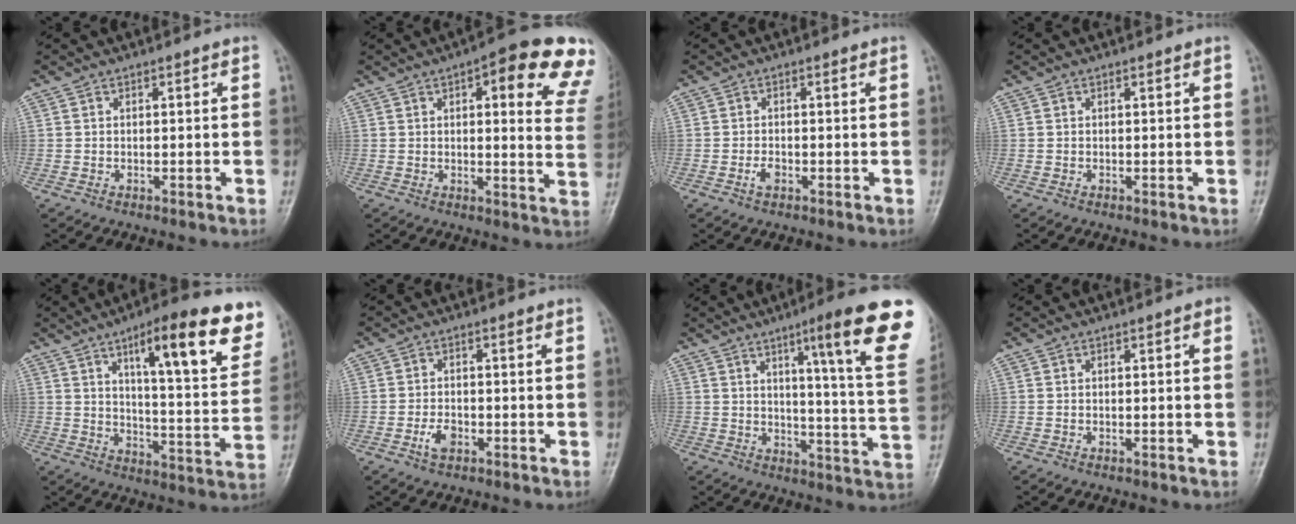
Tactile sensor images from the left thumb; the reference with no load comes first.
{"total": 17.7, "force": [9.1, 5.1, 14.3], "torque": [-0.144, -0.028, 0.093]}
{"total": 1.7, "force": [-0.7, 0.9, 1.2], "torque": [-0.022, 0.001, -0.014]}
{"total": 0.0}
{"total": 20.7, "force": [11.6, 5.2, 16.3], "torque": [-0.188, -0.042, 0.167]}
{"total": 2.9, "force": [-1.2, 1.7, 2.0], "torque": [-0.037, 0.005, -0.022]}
{"total": 19.8, "force": [10.5, 1.5, 16.7], "torque": [-0.199, -0.046, 0.135]}
{"total": 1.1, "force": [0.5, 0.2, 0.9], "torque": [-0.015, 0.001, 0.003]}